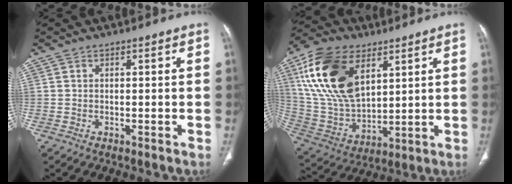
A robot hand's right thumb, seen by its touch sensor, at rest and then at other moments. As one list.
[{"total": 21.8, "force": [8.6, 12.5, 15.7], "torque": [-0.286, -0.026, 0.167]}]